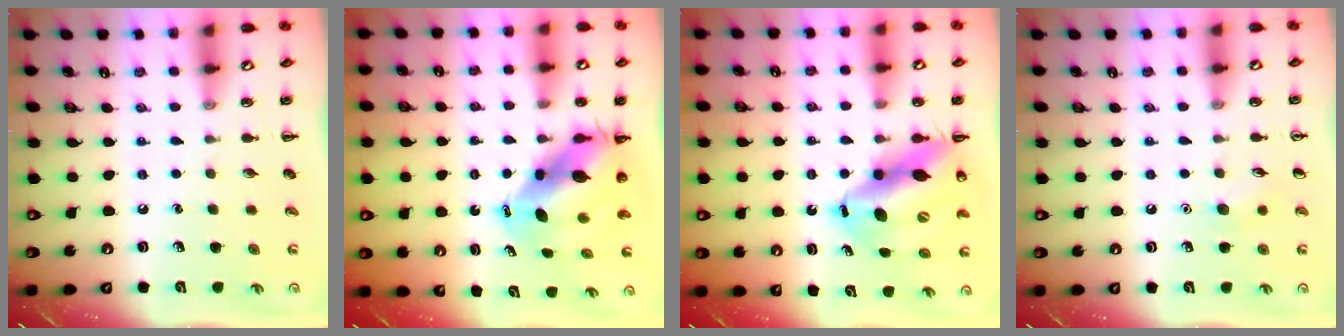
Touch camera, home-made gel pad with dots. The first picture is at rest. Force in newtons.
{"total": 9.8, "press": 9.4, "slide": 2.8}
{"total": 15.7, "press": 15.1, "slide": 4.4}
{"total": 5.1, "press": 4.9, "slide": 1.5}